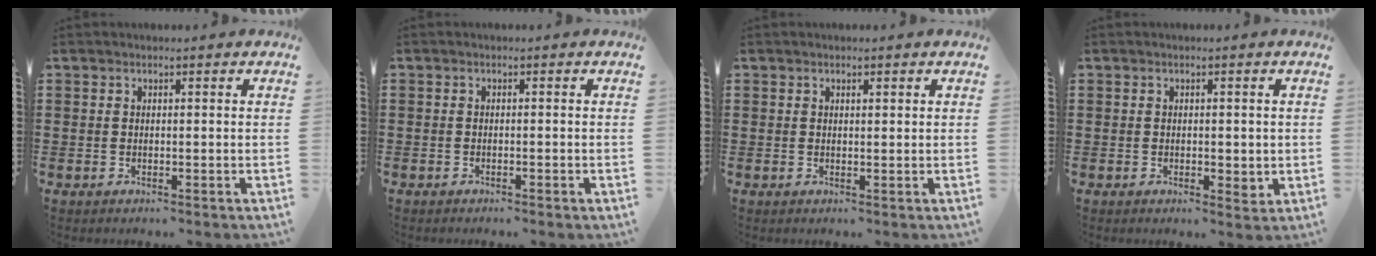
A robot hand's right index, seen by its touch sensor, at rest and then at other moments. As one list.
[{"total": 0.6, "force": [-0.6, 0.0, 0.2], "torque": [-0.005, -0.001, -0.012]}, {"total": 0.6, "force": [0.3, 0.3, 0.4], "torque": [-0.009, 0.003, 0.006]}, {"total": 1.8, "force": [-0.1, 1.1, 1.4], "torque": [-0.019, 0.001, -0.004]}]